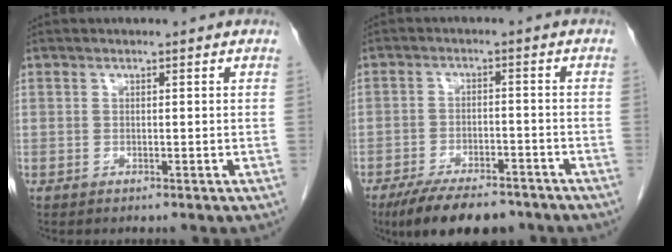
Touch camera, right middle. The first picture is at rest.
{"total": 11.2, "force": [-8.8, 3.9, 5.7], "torque": [-0.084, -0.009, -0.138]}